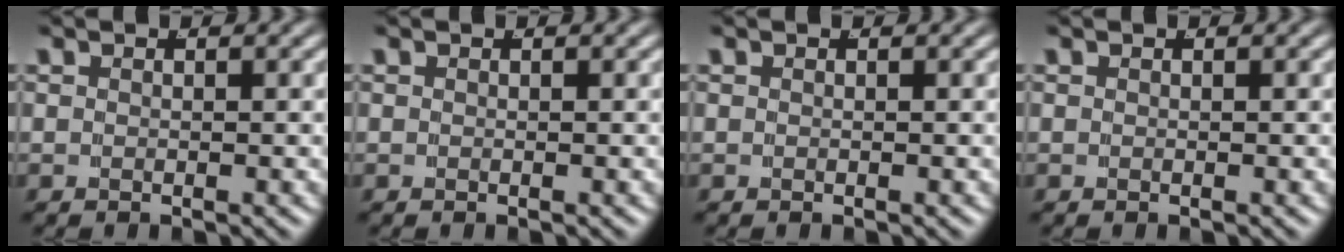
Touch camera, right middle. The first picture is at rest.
{"total": 0.0}
{"total": 0.0}
{"total": 0.0}